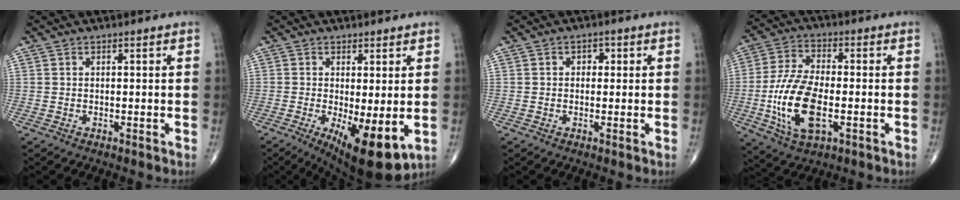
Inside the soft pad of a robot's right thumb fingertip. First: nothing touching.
{"total": 11.0, "force": [-2.6, 3.6, 10.1], "torque": [-0.151, -0.025, -0.027]}
{"total": 1.8, "force": [0.3, 1.5, 1.0], "torque": [-0.001, 0.004, -0.001]}
{"total": 14.9, "force": [-3.1, 7.0, 12.7], "torque": [-0.257, 0.007, -0.054]}